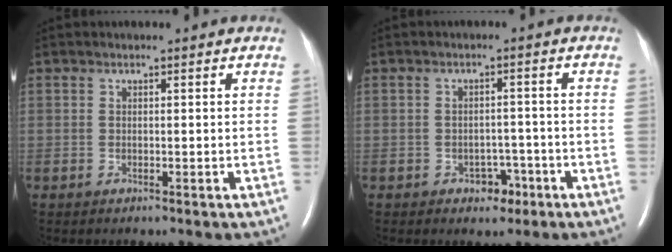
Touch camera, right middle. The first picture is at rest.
{"total": 3.2, "force": [-1.8, 2.2, 1.5], "torque": [-0.014, 0.007, -0.018]}